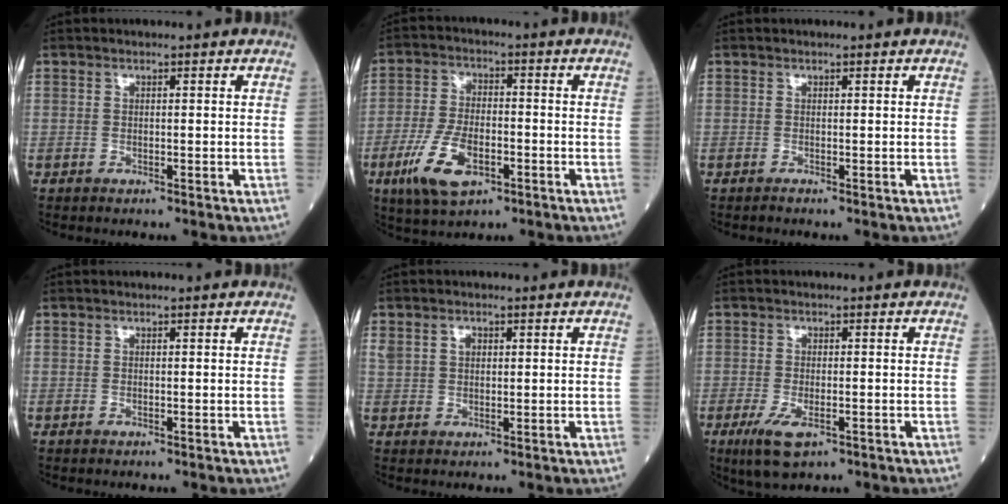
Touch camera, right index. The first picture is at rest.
{"total": 9.0, "force": [-3.9, 3.9, 7.2], "torque": [-0.157, -0.007, -0.066]}
{"total": 0.0}
{"total": 0.0}
{"total": 2.6, "force": [1.1, 2.0, 1.3], "torque": [-0.030, 0.011, 0.026]}
{"total": 5.1, "force": [-2.5, 1.8, 4.0], "torque": [-0.084, -0.012, -0.034]}